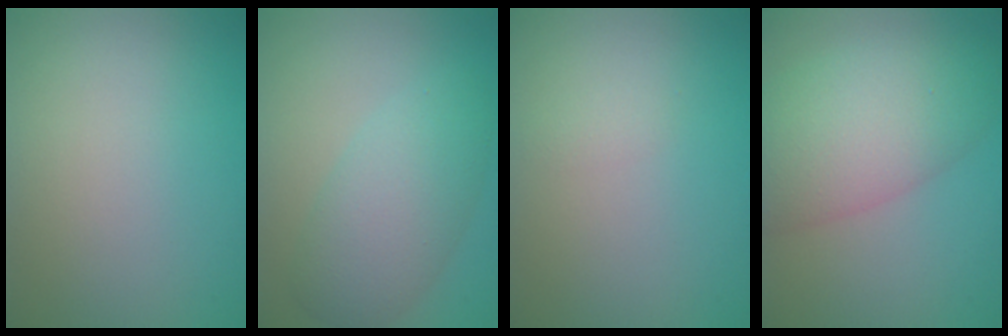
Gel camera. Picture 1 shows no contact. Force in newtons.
{"total": 5.4, "press": 5.4, "slide": 0.1}
{"total": 0.6, "press": 0.6, "slide": 0.0}
{"total": 7.8, "press": 7.8, "slide": 0.3}